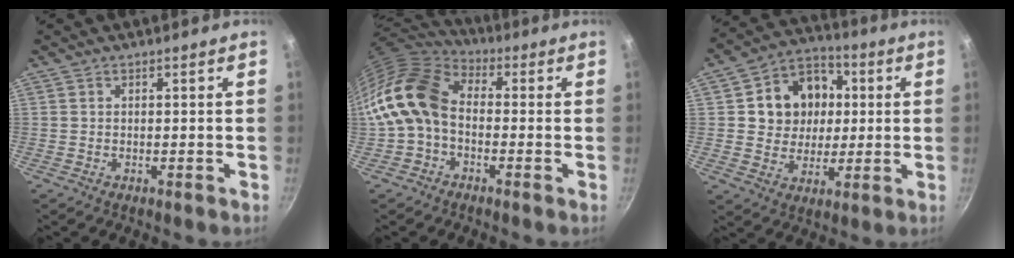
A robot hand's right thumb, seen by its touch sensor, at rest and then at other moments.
{"total": 13.6, "force": [-1.4, 9.7, 9.5], "torque": [-0.162, 0.036, -0.045]}
{"total": 13.9, "force": [2.2, 11.9, 6.7], "torque": [-0.076, 0.013, 0.033]}